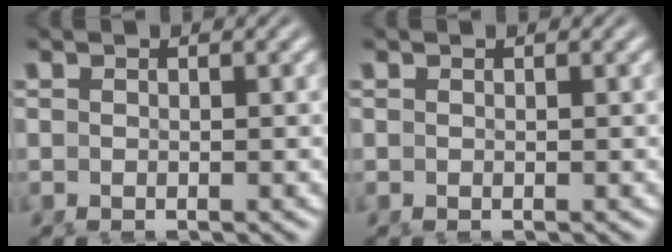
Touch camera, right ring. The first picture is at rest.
{"total": 0.0}